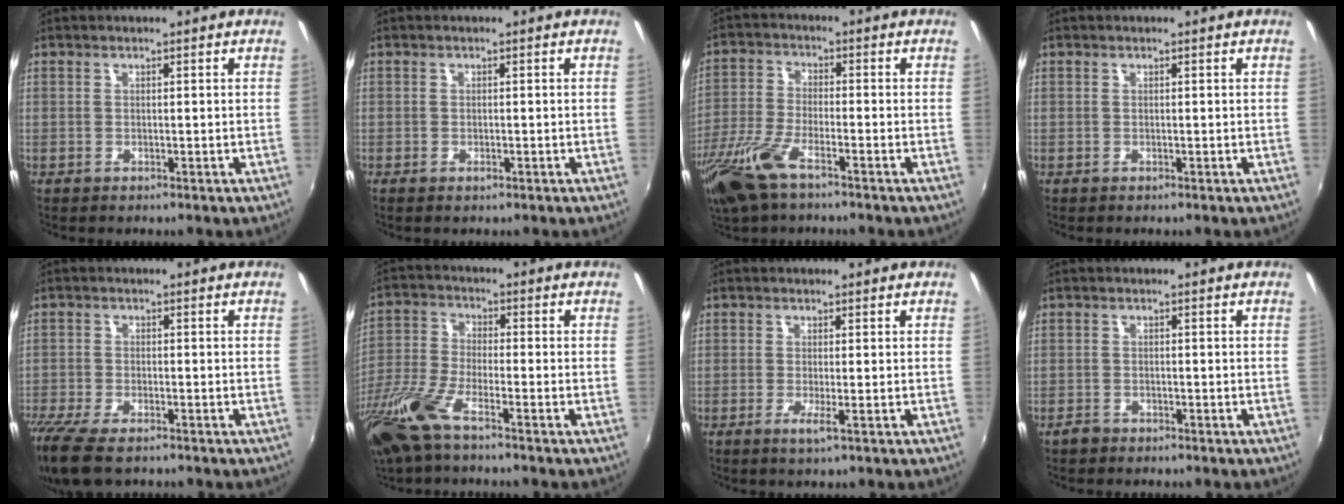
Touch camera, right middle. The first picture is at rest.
{"total": 0.9, "force": [-0.5, 0.4, 0.5], "torque": [-0.009, -0.002, -0.009]}
{"total": 11.2, "force": [-7.3, 3.3, 7.9], "torque": [-0.185, -0.023, -0.147]}
{"total": 0.0}
{"total": 10.9, "force": [-8.3, 3.4, 6.2], "torque": [-0.155, -0.049, -0.155]}
{"total": 12.1, "force": [-8.2, 2.7, 8.5], "torque": [-0.193, -0.031, -0.167]}
{"total": 1.9, "force": [-0.7, -0.3, 1.7], "torque": [-0.037, -0.008, -0.016]}
{"total": 1.7, "force": [-1.4, 0.8, 0.2], "torque": [-0.009, 0.000, -0.026]}